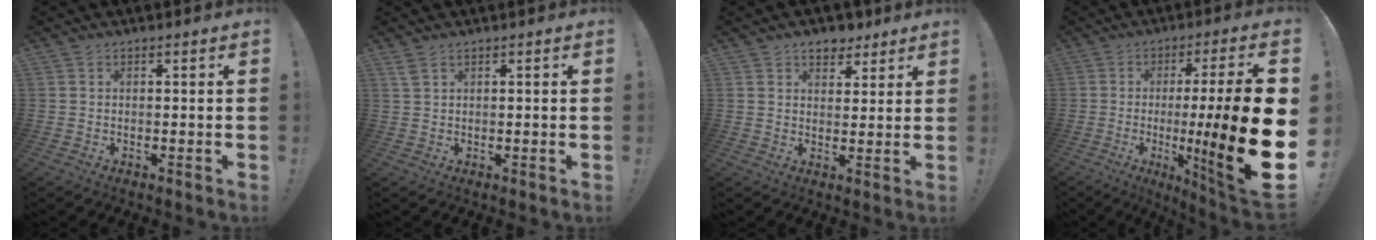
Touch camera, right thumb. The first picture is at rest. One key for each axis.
{"total": 2.2, "fx": 1.2, "fy": 0.6, "fz": 1.8, "tx": -0.034, "ty": -0.001, "tz": 0.023}
{"total": 6.0, "fx": 4.3, "fy": 3.8, "fz": 1.7, "tx": -0.012, "ty": -0.026, "tz": 0.078}
{"total": 23.2, "fx": -3.0, "fy": 1.5, "fz": 22.9, "tx": -0.374, "ty": -0.009, "tz": -0.048}